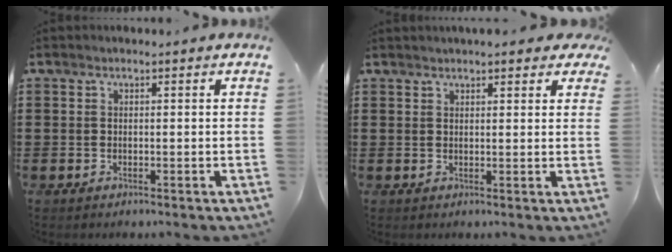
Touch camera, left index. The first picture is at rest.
{"total": 2.3, "force": [2.1, 0.4, 0.9], "torque": [-0.022, 0.004, 0.039]}